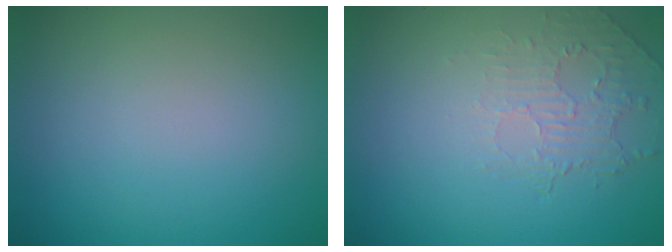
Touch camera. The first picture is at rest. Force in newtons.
{"total": 2.0, "press": 0.8, "slide": 1.8}